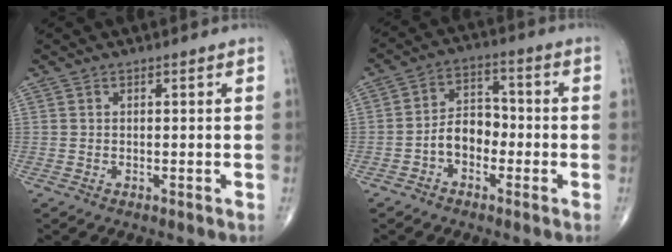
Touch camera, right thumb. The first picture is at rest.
{"total": 6.9, "force": [-2.4, 4.8, 4.4], "torque": [-0.053, 0.036, -0.056]}